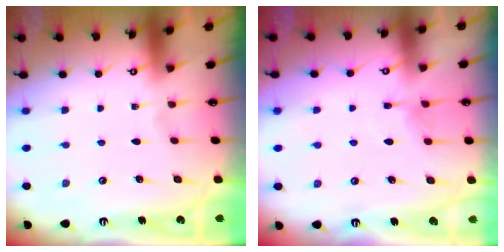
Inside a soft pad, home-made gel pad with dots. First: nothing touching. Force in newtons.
{"total": 4.3, "press": 4.3, "slide": 0.5}